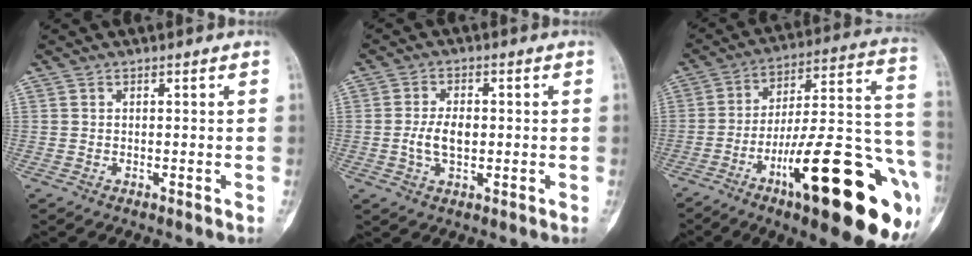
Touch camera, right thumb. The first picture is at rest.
{"total": 5.4, "force": [-0.4, 3.0, 4.4], "torque": [-0.084, 0.005, -0.009]}
{"total": 30.9, "force": [-13.1, 7.5, 27.0], "torque": [-0.316, 0.061, -0.192]}